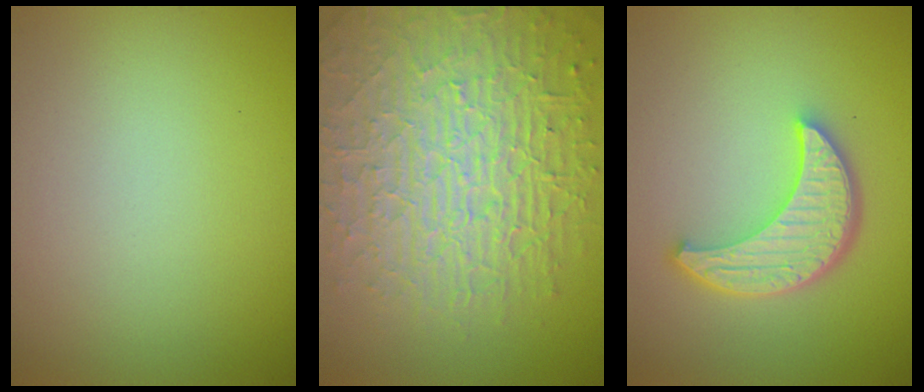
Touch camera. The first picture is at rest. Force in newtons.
{"total": 10.5, "press": 6.9, "slide": 7.9}
{"total": 5.7, "press": 4.3, "slide": 3.7}